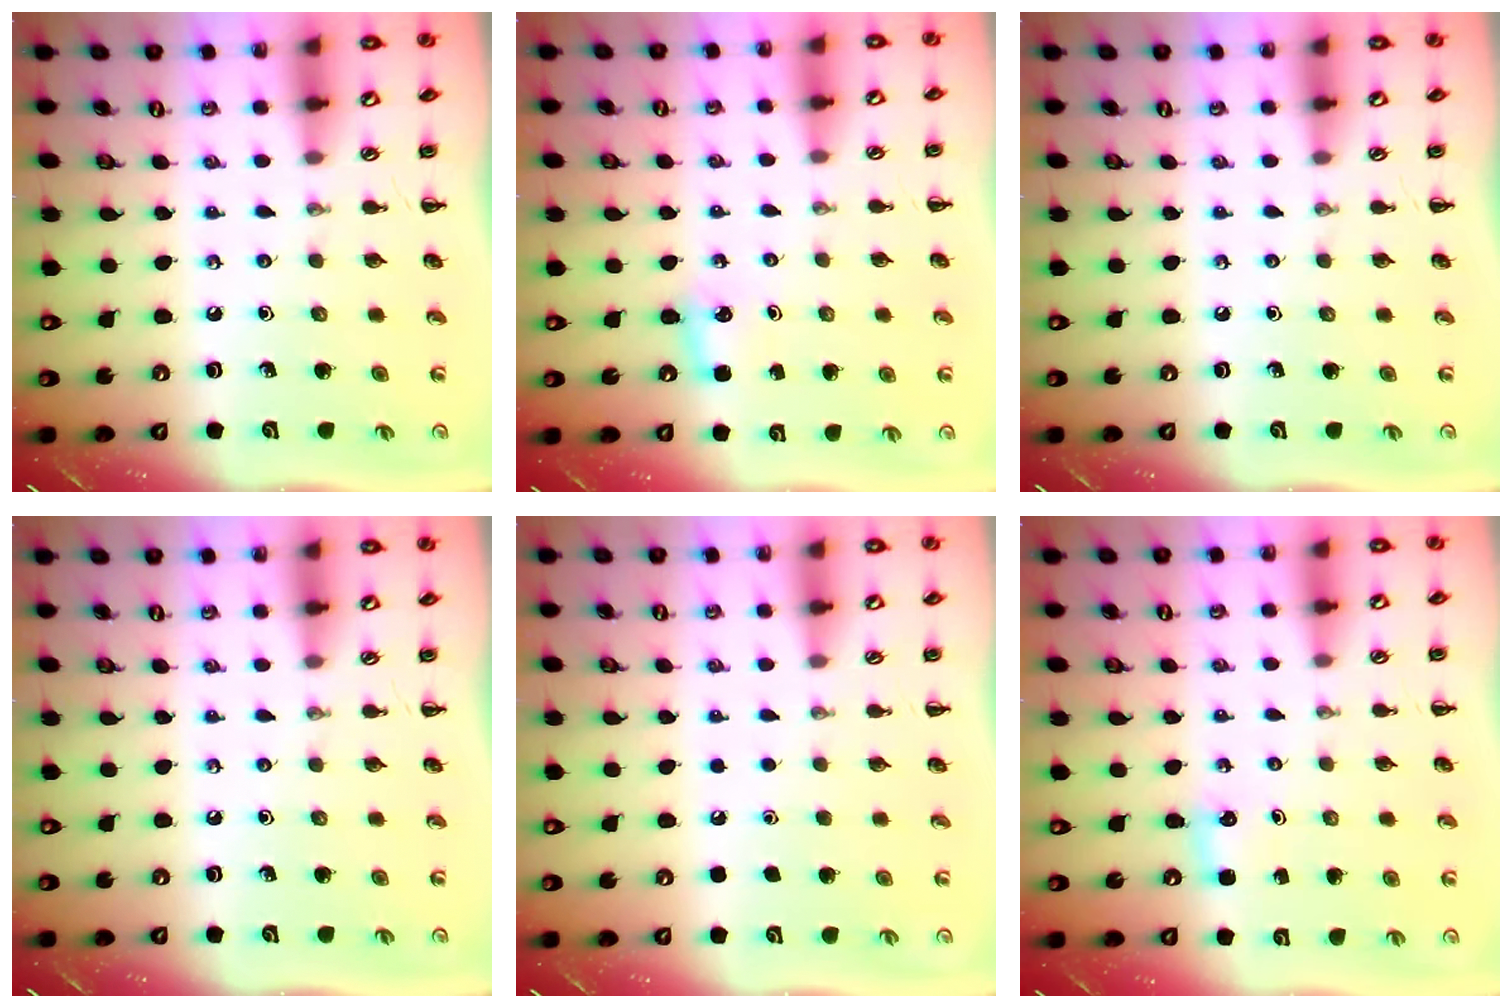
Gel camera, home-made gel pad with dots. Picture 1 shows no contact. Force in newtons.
{"total": 4.2, "press": 4.0, "slide": 1.3}
{"total": 0.0}
{"total": 0.0}
{"total": 1.7, "press": 1.7, "slide": 0.1}
{"total": 2.5, "press": 2.4, "slide": 0.8}